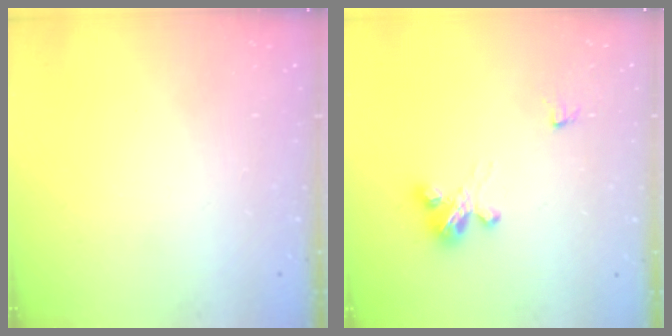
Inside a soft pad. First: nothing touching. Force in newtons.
{"total": 5.8, "press": 5.7, "slide": 0.6}